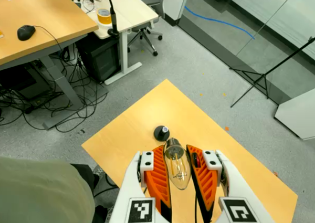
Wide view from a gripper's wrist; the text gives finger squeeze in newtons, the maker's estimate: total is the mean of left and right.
{"total": 19.6, "left": 21.1, "right": 18.1}